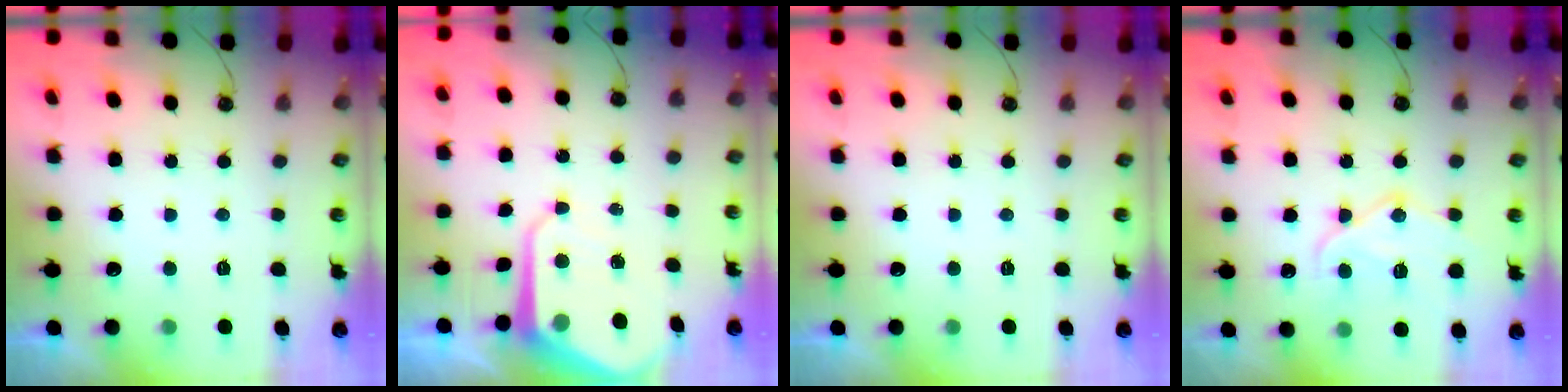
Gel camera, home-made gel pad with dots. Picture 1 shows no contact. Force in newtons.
{"total": 9.0, "press": 9.0, "slide": 0.5}
{"total": 0.0}
{"total": 16.0, "press": 15.9, "slide": 1.7}